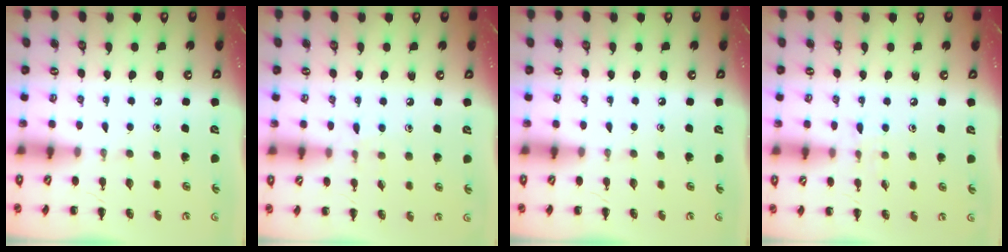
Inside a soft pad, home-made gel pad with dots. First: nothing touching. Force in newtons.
{"total": 6.0, "press": 5.7, "slide": 2.0}
{"total": 0.0}
{"total": 5.4, "press": 4.9, "slide": 2.1}